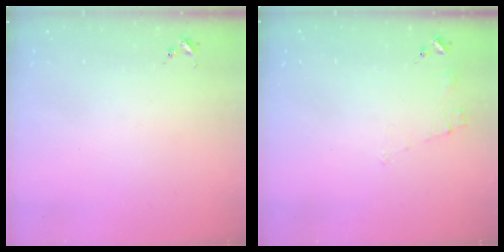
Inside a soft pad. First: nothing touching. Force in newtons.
{"total": 6.8, "press": 6.8, "slide": 0.6}